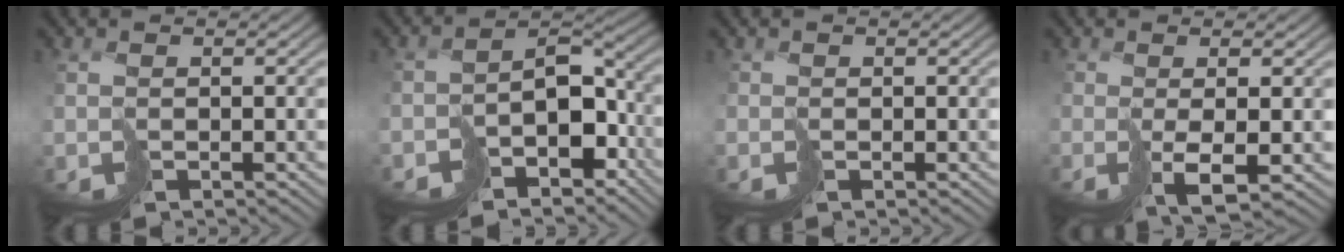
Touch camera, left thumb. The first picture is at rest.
{"total": 7.9, "force": [-5.1, 4.5, 3.9], "torque": [-0.045, -0.016, -0.084]}
{"total": 0.9, "force": [0.1, -0.3, -0.8], "torque": [0.024, 0.003, 0.002]}
{"total": 2.3, "force": [0.3, -0.5, 2.2], "torque": [-0.032, 0.004, 0.011]}